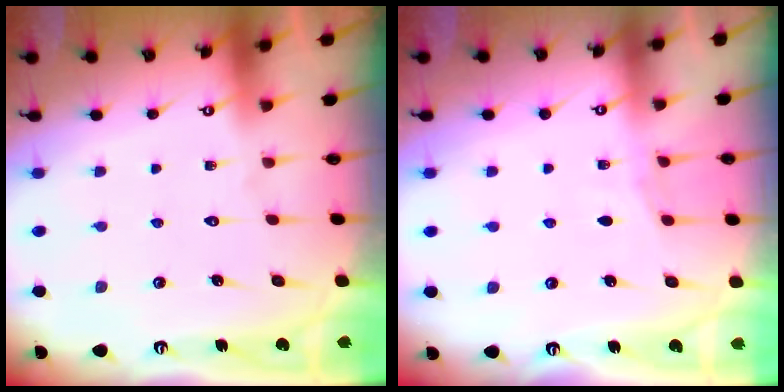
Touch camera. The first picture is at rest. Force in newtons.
{"total": 3.2, "press": 3.1, "slide": 0.4}